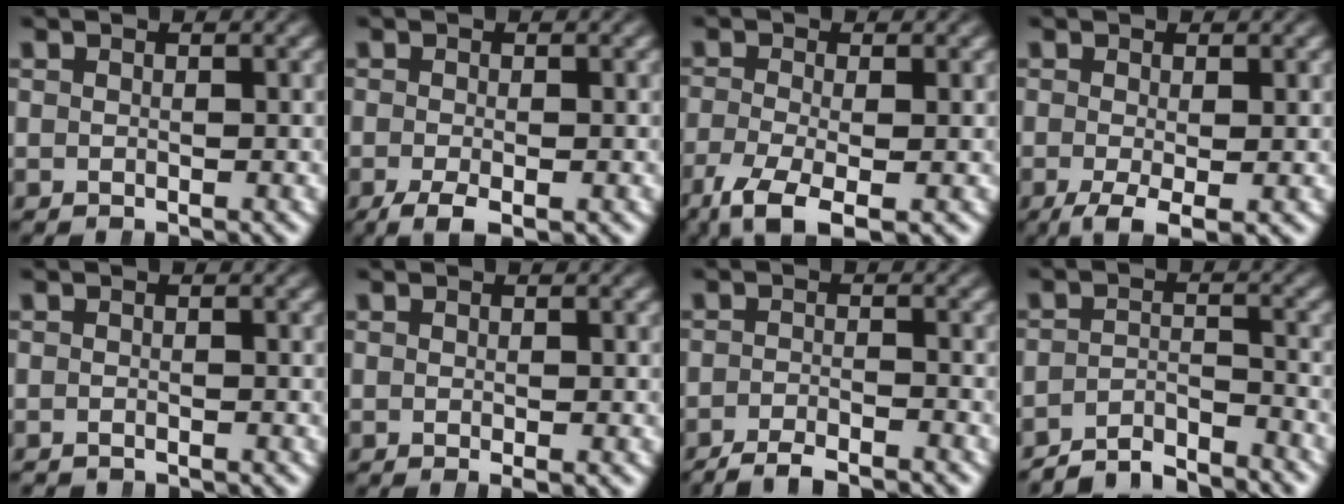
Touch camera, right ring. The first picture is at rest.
{"total": 3.0, "force": [-1.9, 1.3, 2.0], "torque": [-0.039, -0.017, -0.023]}
{"total": 5.7, "force": [-3.8, 2.0, 3.7], "torque": [-0.080, -0.037, -0.046]}
{"total": 4.0, "force": [-2.5, 1.5, 2.7], "torque": [-0.060, -0.030, -0.027]}
{"total": 1.0, "force": [-1.0, -0.1, 0.0], "torque": [-0.009, -0.009, -0.011]}
{"total": 0.9, "force": [-0.5, 0.0, 0.8], "torque": [-0.007, -0.001, -0.008]}
{"total": 3.7, "force": [-3.5, 0.8, 0.9], "torque": [-0.012, -0.007, -0.059]}
{"total": 4.6, "force": [-4.3, 0.9, 1.1], "torque": [-0.010, -0.012, -0.076]}